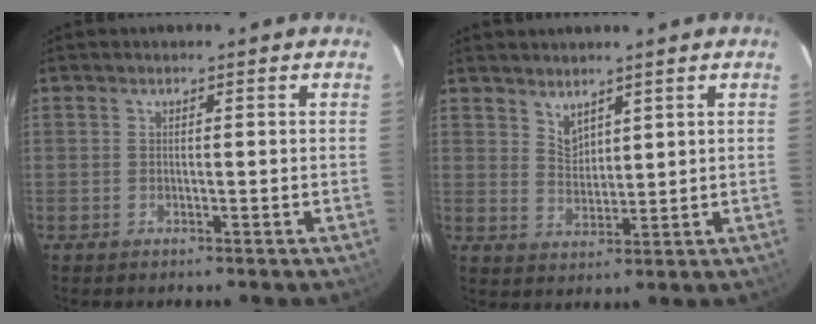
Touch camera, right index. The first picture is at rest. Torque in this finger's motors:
{"motor_torque": [-0.19, 0.12, -0.01, 0.00]}